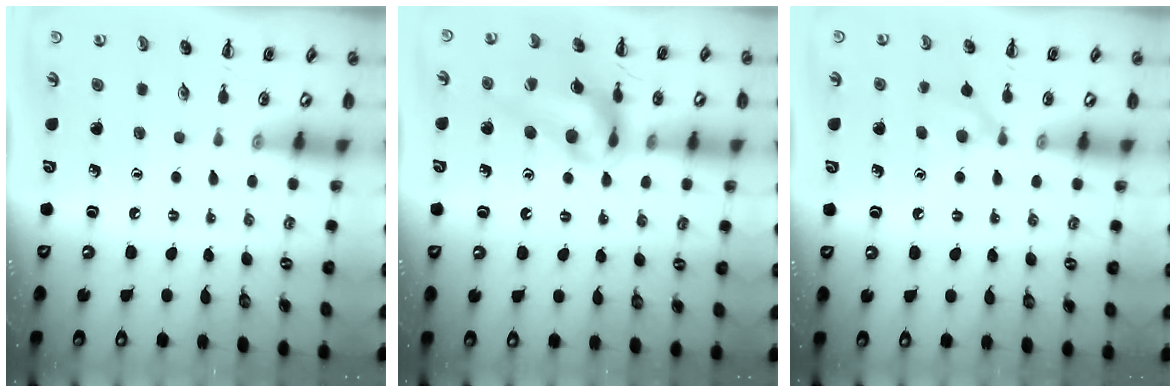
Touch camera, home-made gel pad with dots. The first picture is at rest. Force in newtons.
{"total": 13.1, "press": 12.5, "slide": 4.0}
{"total": 5.6, "press": 5.3, "slide": 1.7}